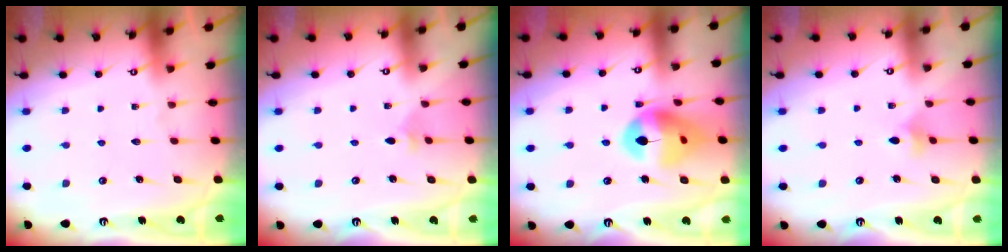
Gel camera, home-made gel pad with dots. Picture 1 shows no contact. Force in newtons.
{"total": 1.7, "press": 1.6, "slide": 0.5}
{"total": 14.4, "press": 14.4, "slide": 1.5}
{"total": 4.7, "press": 4.6, "slide": 0.7}